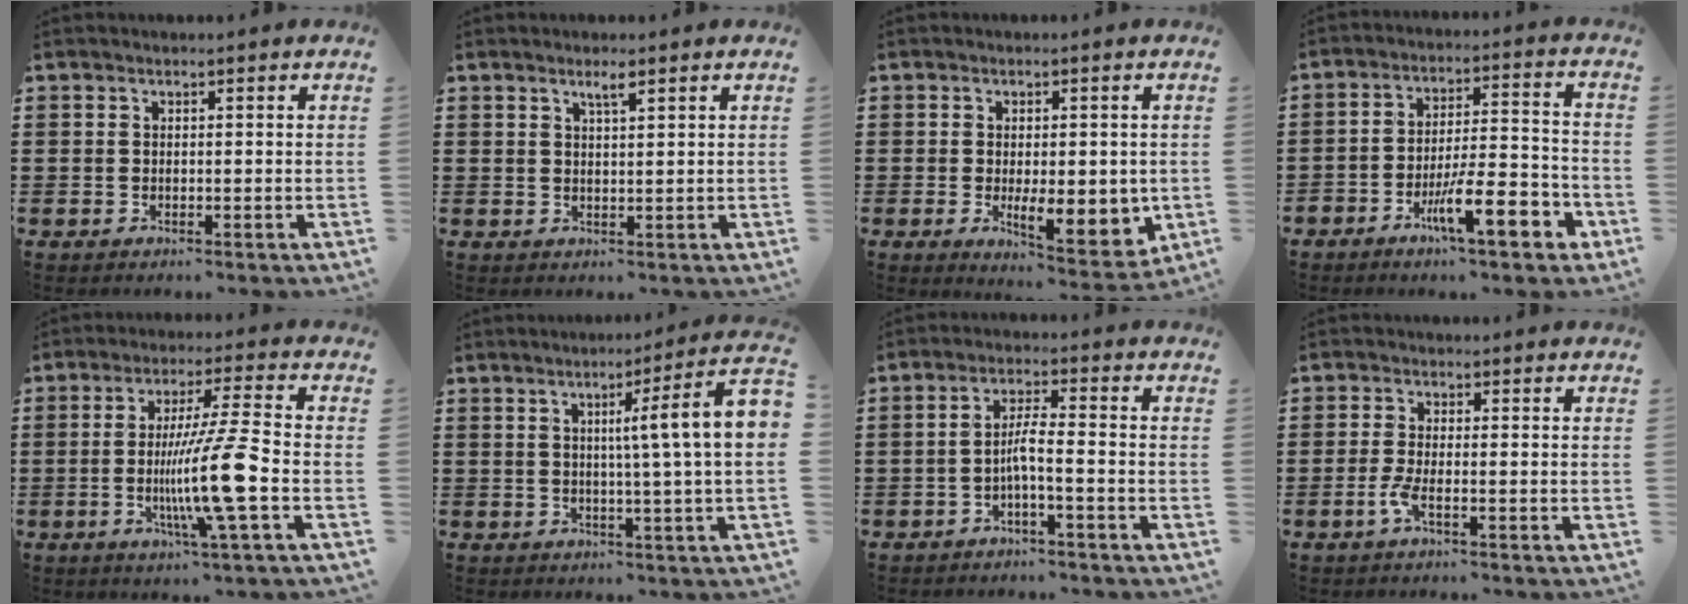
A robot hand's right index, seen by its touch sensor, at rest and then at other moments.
{"total": 2.0, "force": [1.3, 0.3, 1.5], "torque": [-0.030, 0.002, 0.021]}
{"total": 7.0, "force": [-1.2, 3.1, 6.2], "torque": [-0.097, -0.006, -0.019]}
{"total": 10.9, "force": [-6.0, 2.8, 8.7], "torque": [-0.141, 0.014, -0.102]}
{"total": 12.3, "force": [-3.1, 0.3, 11.9], "torque": [-0.226, -0.013, -0.063]}
{"total": 8.0, "force": [1.1, -0.6, 7.9], "torque": [-0.132, -0.014, 0.010]}
{"total": 3.6, "force": [-1.7, 0.0, 3.2], "torque": [-0.068, -0.001, -0.038]}
{"total": 3.0, "force": [-1.5, 0.4, 2.5], "torque": [-0.072, -0.010, -0.037]}